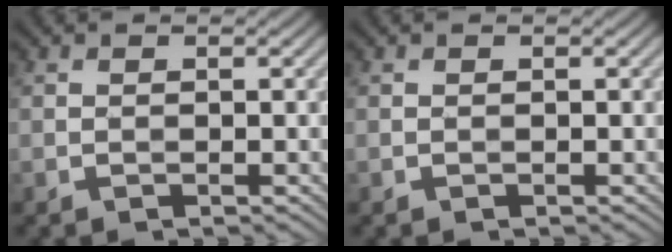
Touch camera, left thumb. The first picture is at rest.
{"total": 0.0}